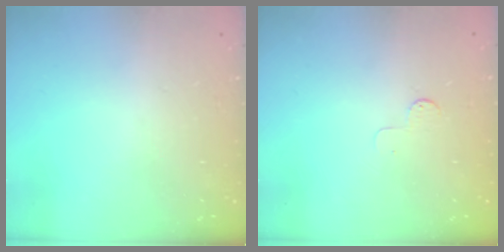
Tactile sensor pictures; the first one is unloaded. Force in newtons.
{"total": 2.6, "press": 2.6, "slide": 0.3}